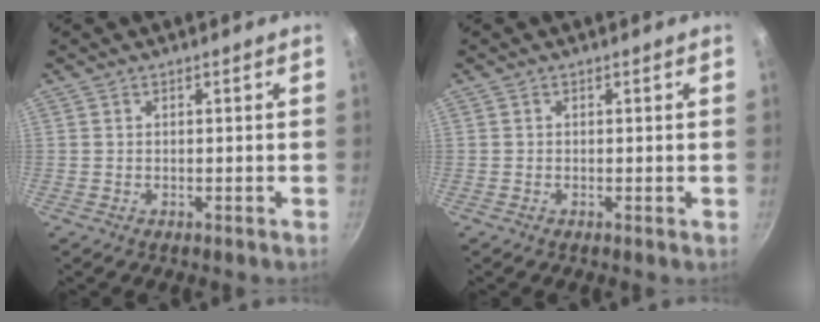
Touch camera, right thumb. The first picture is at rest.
{"total": 0.0}